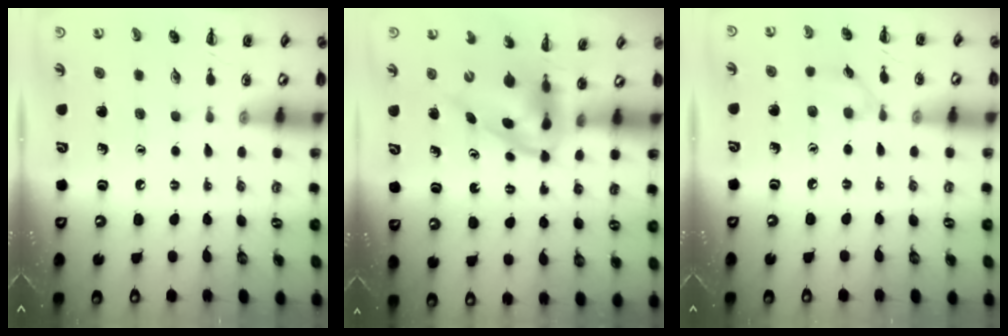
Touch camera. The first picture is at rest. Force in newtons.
{"total": 3.7, "press": 3.7, "slide": 0.7}
{"total": 5.9, "press": 5.5, "slide": 2.2}